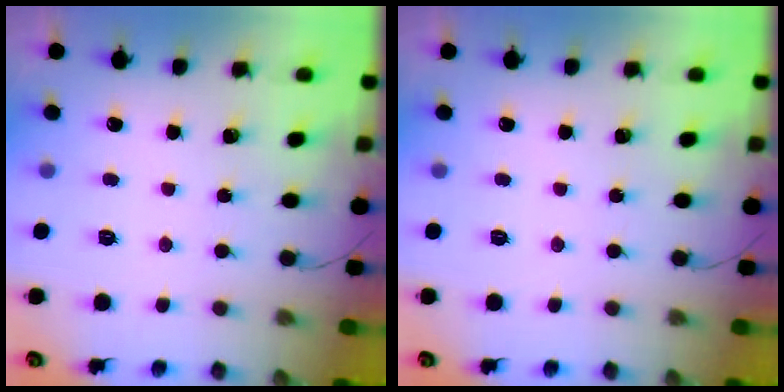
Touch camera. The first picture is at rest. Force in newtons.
{"total": 0.0}